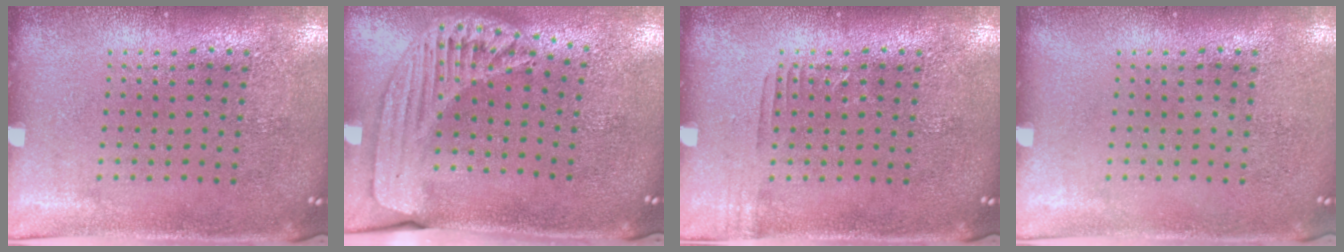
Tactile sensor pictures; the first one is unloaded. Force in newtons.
{"total": 1.7, "press": 1.5, "slide": 0.7}
{"total": 0.8, "press": 0.8, "slide": 0.2}
{"total": 0.0}